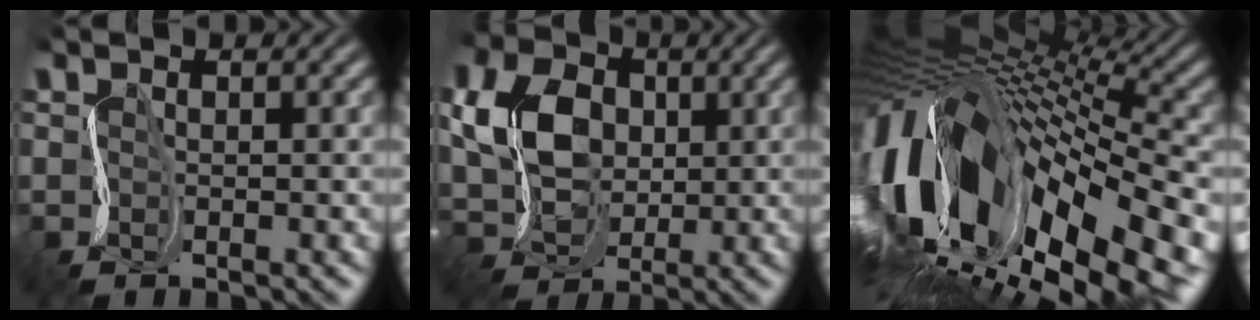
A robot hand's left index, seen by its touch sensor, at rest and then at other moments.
{"total": 6.4, "force": [1.7, 5.1, 3.4], "torque": [-0.086, 0.010, 0.032]}
{"total": 17.4, "force": [-0.6, 7.9, 15.5], "torque": [-0.258, -0.017, 0.009]}